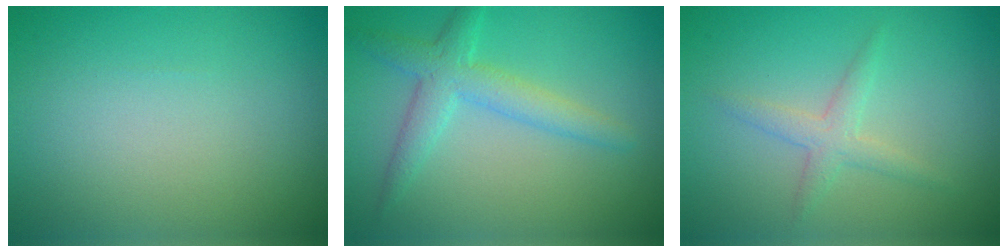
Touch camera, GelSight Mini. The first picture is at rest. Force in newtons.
{"total": 3.4, "press": 3.4, "slide": 0.2}
{"total": 1.9, "press": 1.9, "slide": 0.0}